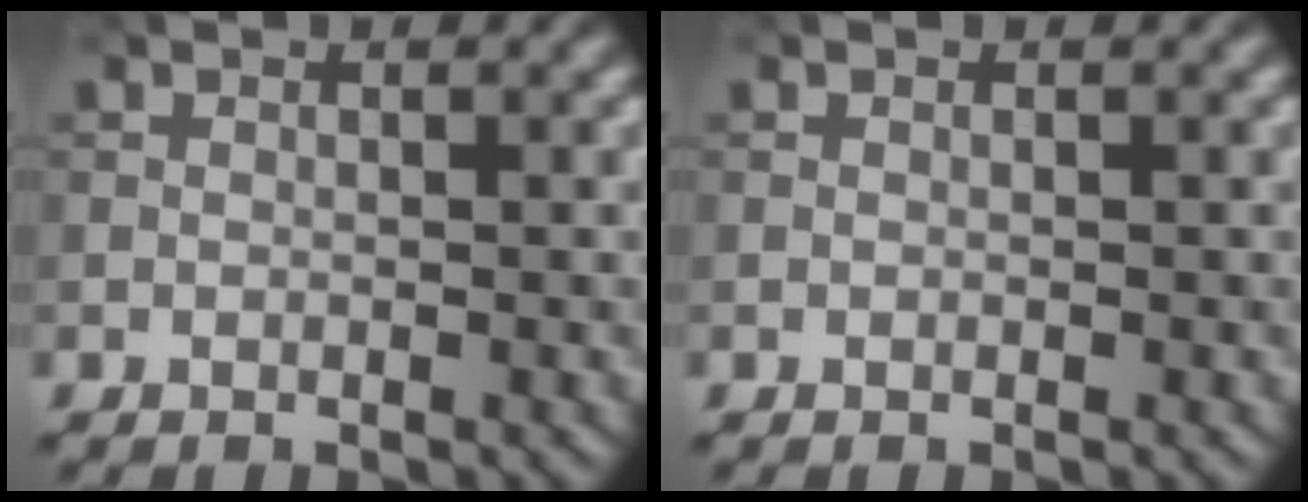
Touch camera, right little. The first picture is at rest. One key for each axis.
{"total": 0.0}